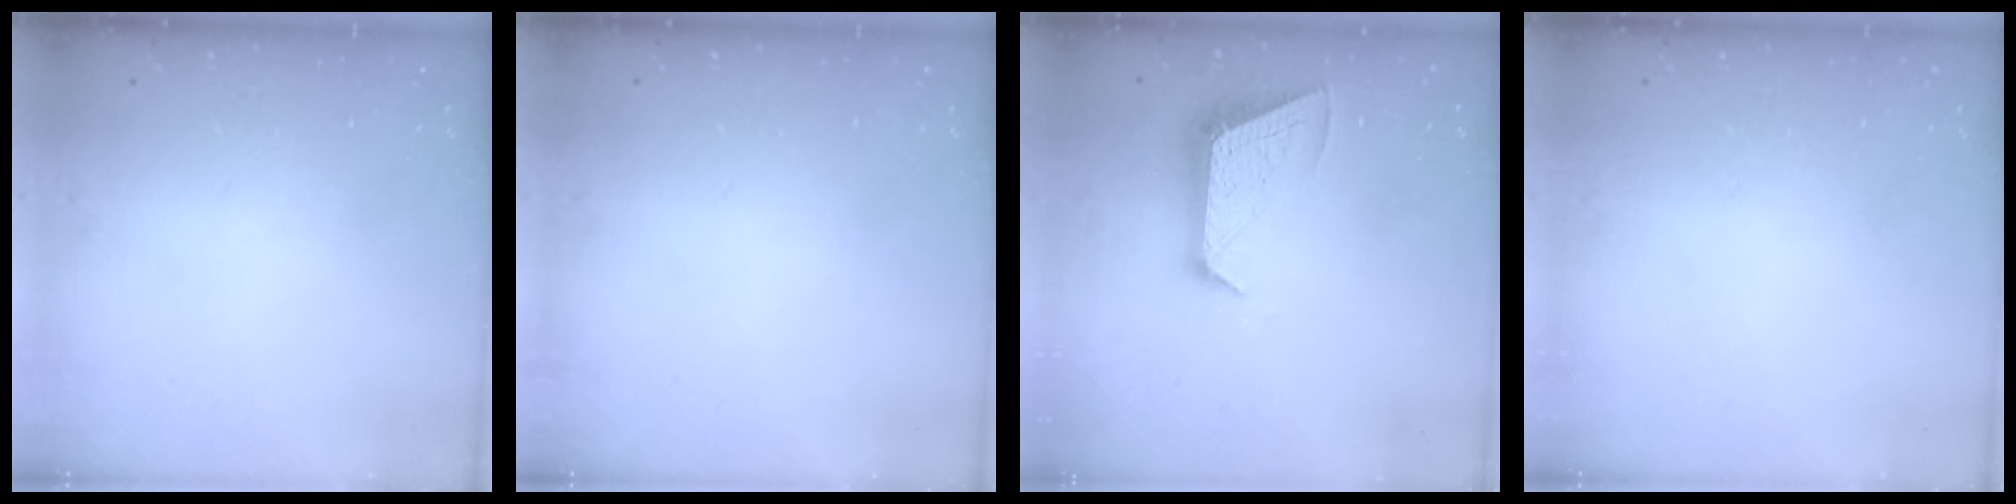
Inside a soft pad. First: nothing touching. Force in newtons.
{"total": 0.0}
{"total": 10.1, "press": 10.1, "slide": 0.7}
{"total": 0.0}